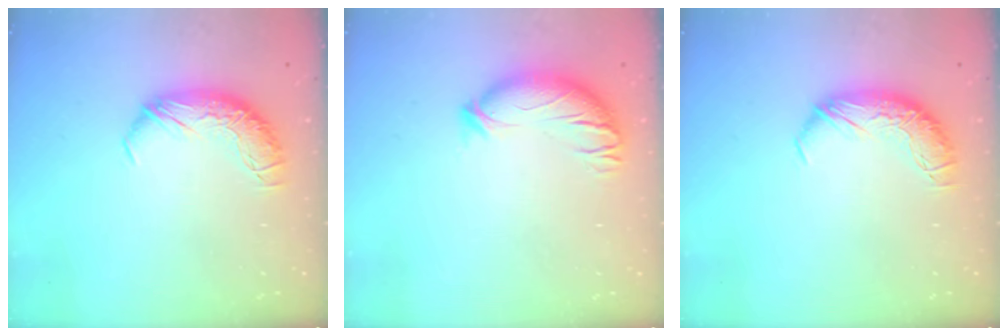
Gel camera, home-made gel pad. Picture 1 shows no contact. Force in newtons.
{"total": 2.8, "press": 2.0, "slide": 2.0}
{"total": 0.0}